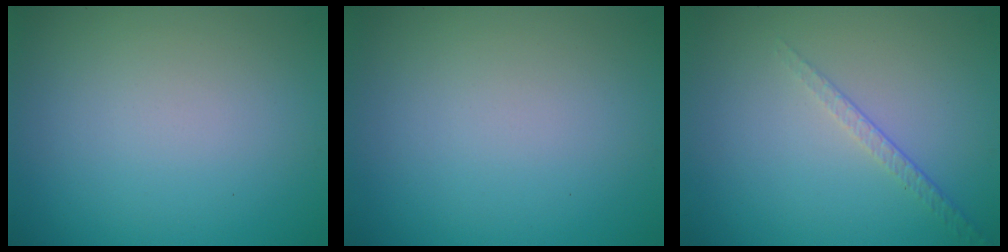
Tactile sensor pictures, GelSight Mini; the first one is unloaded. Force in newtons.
{"total": 0.0}
{"total": 1.4, "press": 0.8, "slide": 1.1}